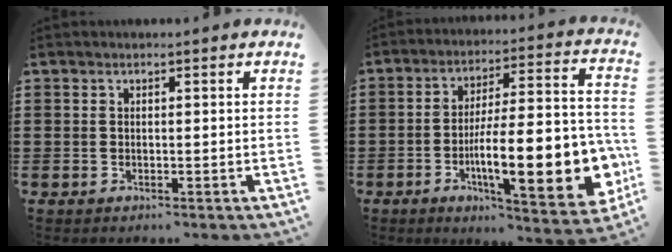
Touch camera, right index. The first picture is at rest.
{"total": 17.9, "force": [-5.2, 5.1, 16.4], "torque": [-0.260, -0.017, -0.082]}